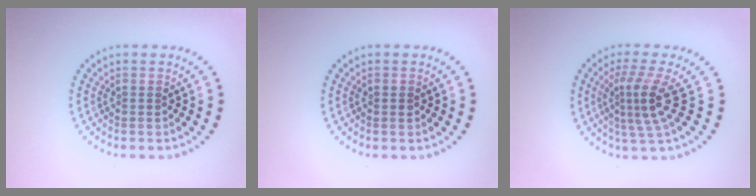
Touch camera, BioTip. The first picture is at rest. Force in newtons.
{"total": 0.8, "press": 0.8, "slide": 0.0}
{"total": 3.6, "press": 2.6, "slide": 2.5}